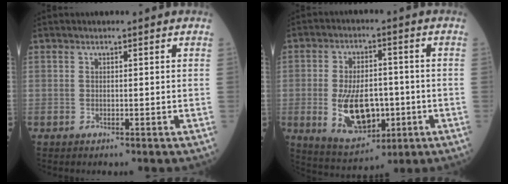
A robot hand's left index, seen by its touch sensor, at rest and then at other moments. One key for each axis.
{"total": 11.3, "fx": -2.4, "fy": 6.1, "fz": 9.3, "tx": -0.178, "ty": -0.001, "tz": -0.028}